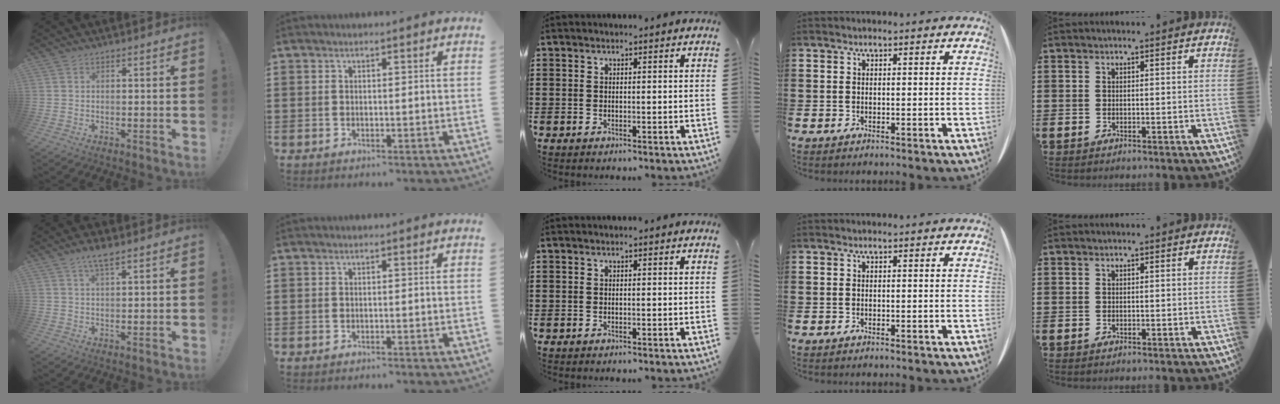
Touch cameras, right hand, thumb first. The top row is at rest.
{"thumb": {"total": 4.7, "force": [3.2, 0.8, 3.3], "torque": [-0.054, -0.013, 0.052]}}